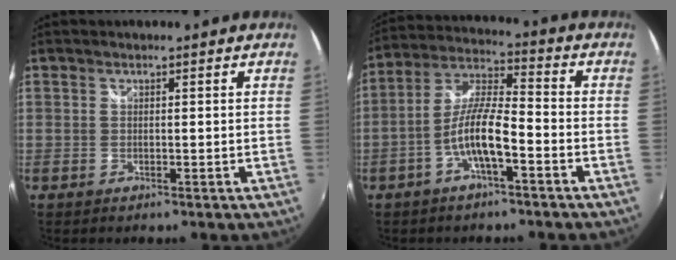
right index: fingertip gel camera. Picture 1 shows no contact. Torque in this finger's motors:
{"motor_torque": [1.24, -0.66, 0.66, 0.18]}